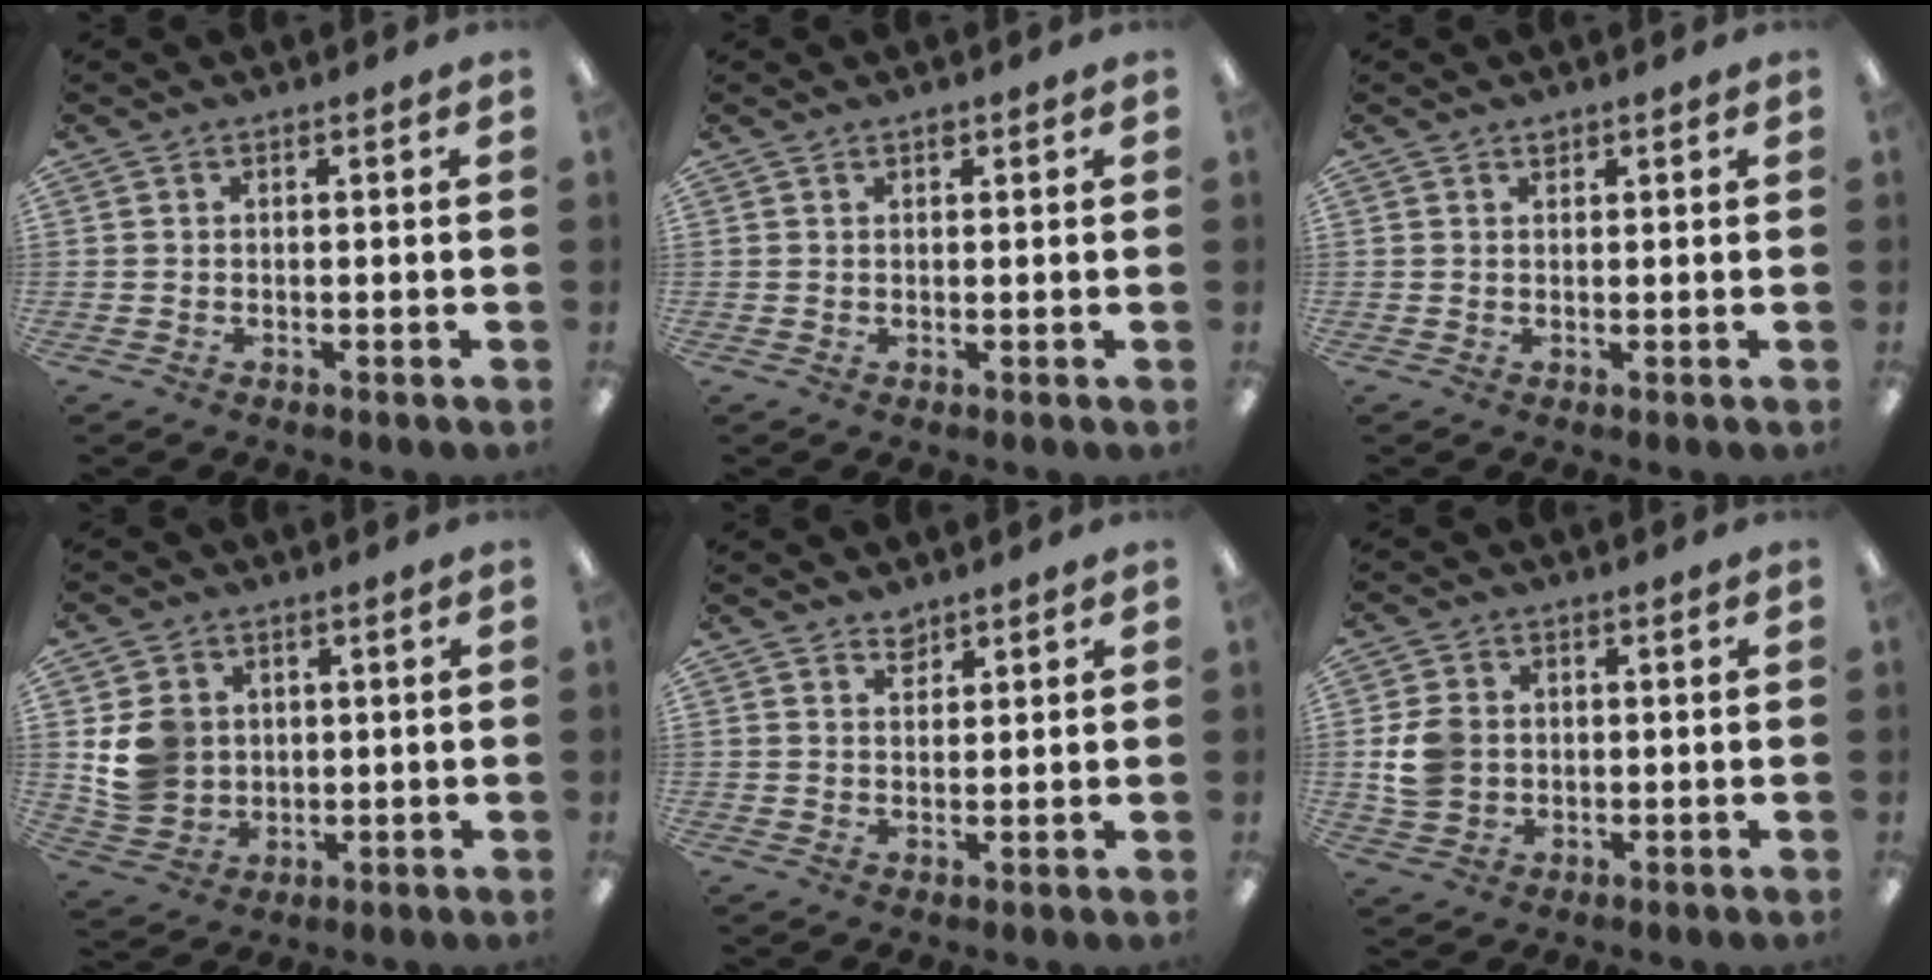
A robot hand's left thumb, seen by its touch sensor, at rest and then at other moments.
{"total": 0.9, "force": [0.7, 0.5, 0.3], "torque": [0.002, -0.002, 0.012]}
{"total": 1.0, "force": [0.8, 0.5, 0.3], "torque": [0.002, -0.005, 0.014]}
{"total": 8.4, "force": [1.7, 7.6, 3.0], "torque": [-0.064, 0.006, 0.038]}
{"total": 2.6, "force": [2.3, 1.1, 0.3], "torque": [0.009, -0.016, 0.042]}
{"total": 6.7, "force": [0.4, 5.8, 3.4], "torque": [-0.065, 0.005, 0.009]}